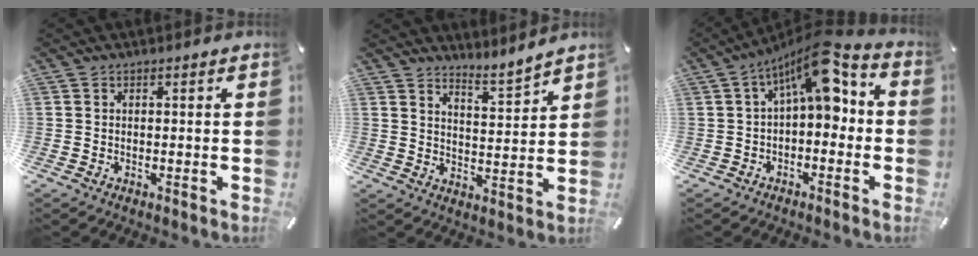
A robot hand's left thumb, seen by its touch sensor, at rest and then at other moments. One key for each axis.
{"total": 5.5, "fx": 5.4, "fy": 1.1, "fz": 0.8, "tx": -0.016, "ty": -0.052, "tz": 0.094}
{"total": 11.1, "fx": 4.2, "fy": 4.9, "fz": 9.0, "tx": -0.145, "ty": -0.027, "tz": 0.071}